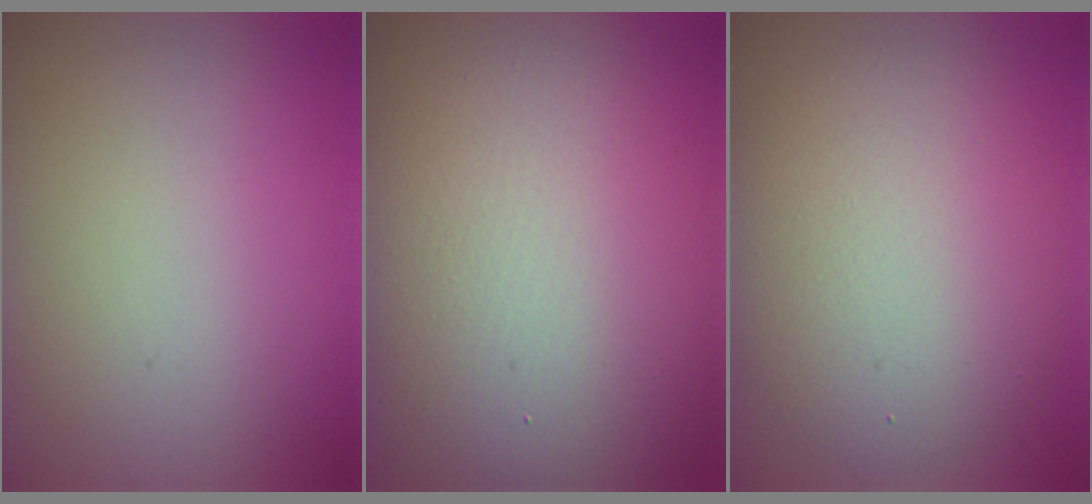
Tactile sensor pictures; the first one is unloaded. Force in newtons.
{"total": 18.6, "press": 18.5, "slide": 1.2}
{"total": 9.3, "press": 9.3, "slide": 0.7}